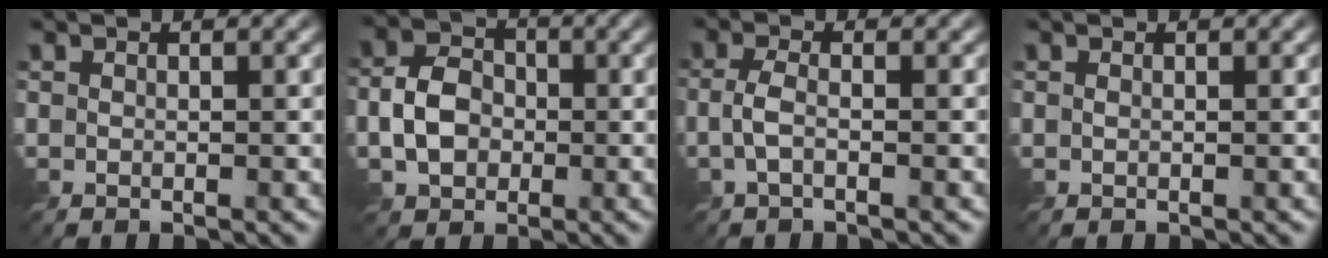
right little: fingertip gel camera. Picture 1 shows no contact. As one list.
[{"total": 4.3, "force": [-1.2, 3.3, 2.4], "torque": [-0.044, 0.005, -0.028]}, {"total": 2.1, "force": [-0.8, 0.7, 1.8], "torque": [-0.042, 0.000, -0.022]}, {"total": 0.0}]